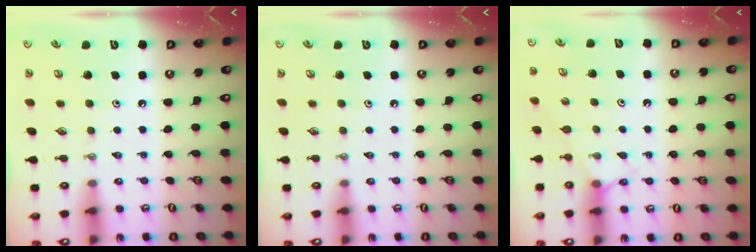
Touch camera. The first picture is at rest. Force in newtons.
{"total": 0.0}
{"total": 5.4, "press": 5.3, "slide": 0.7}